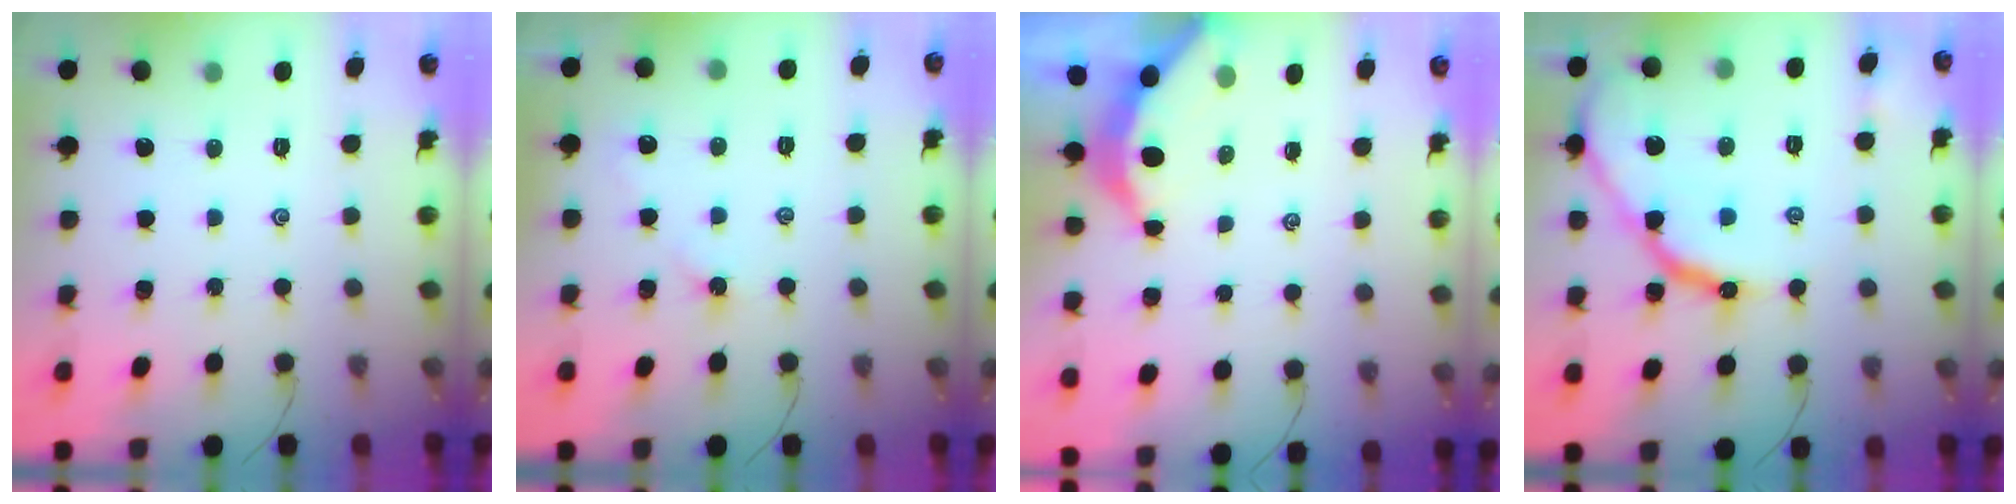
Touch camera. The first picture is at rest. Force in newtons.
{"total": 2.2, "press": 2.1, "slide": 0.4}
{"total": 3.7, "press": 3.6, "slide": 0.4}
{"total": 14.2, "press": 14.2, "slide": 1.0}